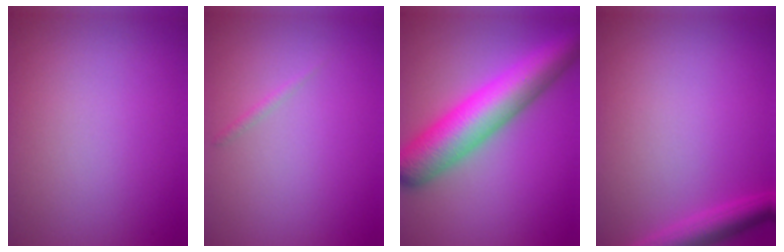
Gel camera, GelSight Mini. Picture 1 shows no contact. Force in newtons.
{"total": 0.5, "press": 0.5, "slide": 0.0}
{"total": 9.0, "press": 9.0, "slide": 0.1}
{"total": 3.0, "press": 2.9, "slide": 0.2}